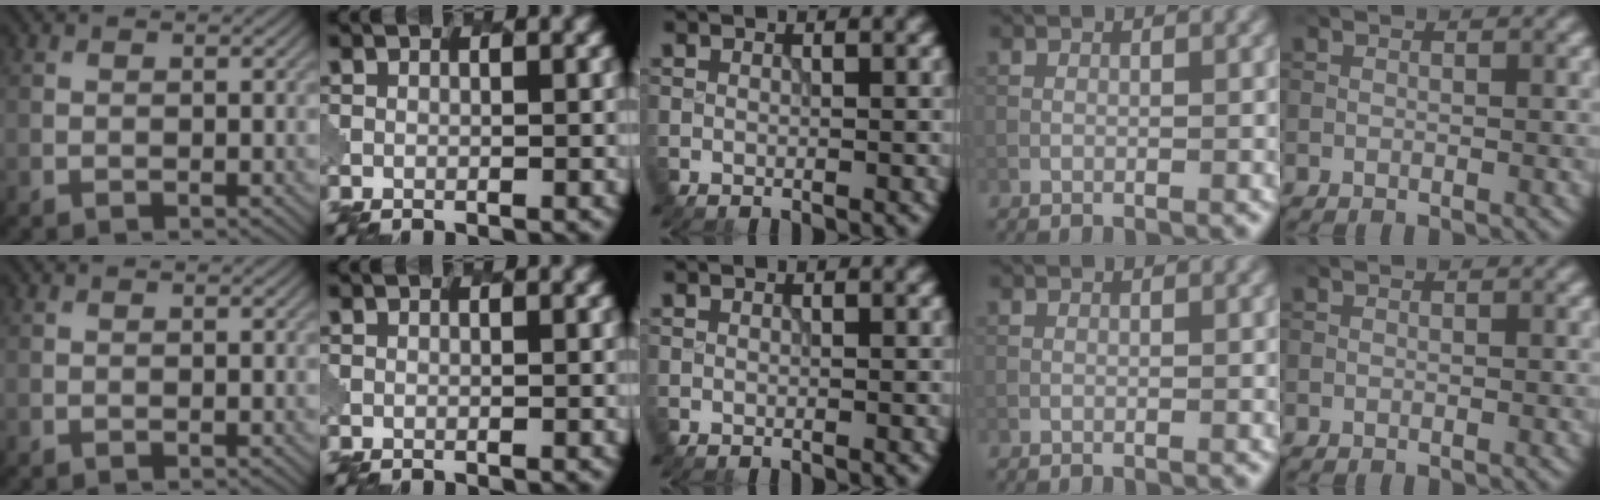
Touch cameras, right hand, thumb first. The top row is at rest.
{}